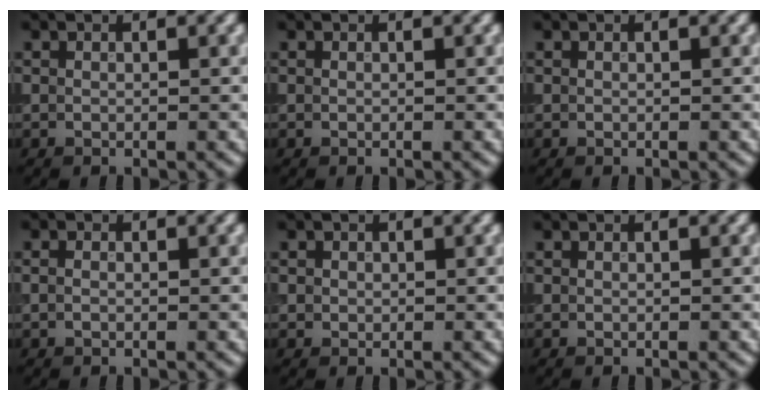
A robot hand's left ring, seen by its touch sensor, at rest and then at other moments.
{"total": 0.0}
{"total": 0.0}
{"total": 0.6, "force": [-0.1, 0.4, 0.5], "torque": [-0.013, 0.002, -0.005]}
{"total": 0.6, "force": [0.1, 0.6, 0.1], "torque": [-0.001, -0.003, 0.002]}
{"total": 0.0}